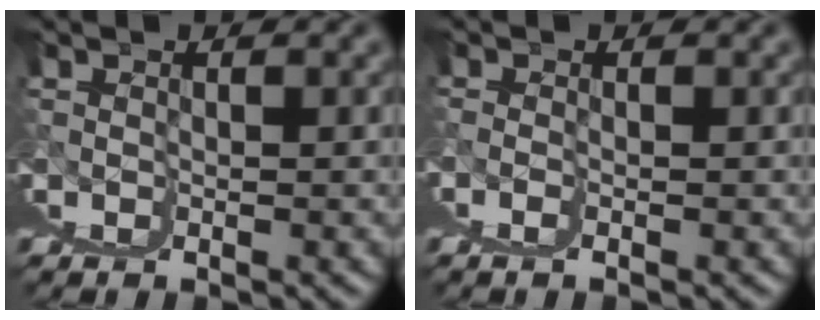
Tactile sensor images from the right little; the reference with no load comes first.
{"total": 0.6, "force": [0.3, 0.2, 0.5], "torque": [-0.006, 0.011, 0.003]}